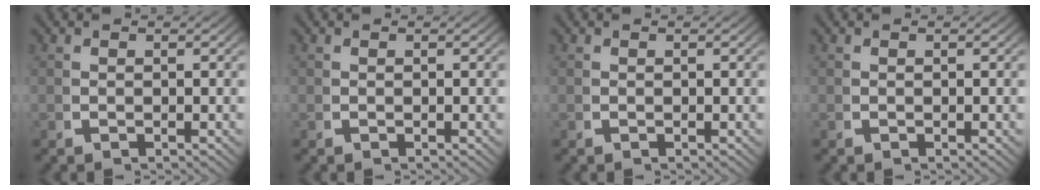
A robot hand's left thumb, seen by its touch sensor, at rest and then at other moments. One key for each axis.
{"total": 0.0}
{"total": 0.0}
{"total": 0.0}